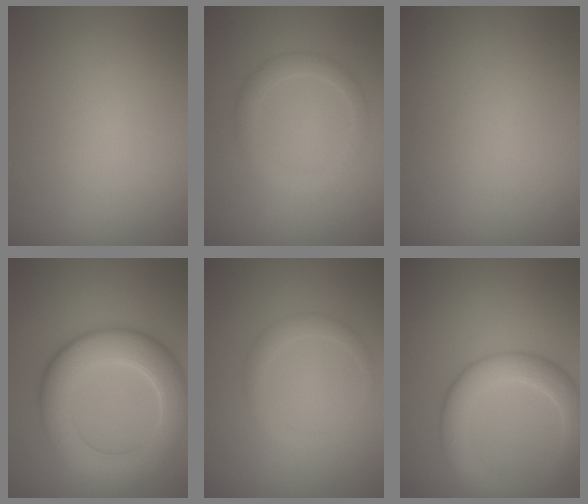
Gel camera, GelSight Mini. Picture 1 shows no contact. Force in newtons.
{"total": 1.9, "press": 1.9, "slide": 0.1}
{"total": 0.0}
{"total": 7.2, "press": 7.2, "slide": 0.5}
{"total": 1.5, "press": 1.5, "slide": 0.1}
{"total": 5.2, "press": 5.2, "slide": 0.1}